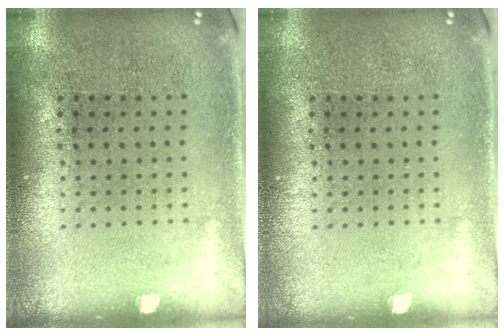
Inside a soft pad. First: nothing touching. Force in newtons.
{"total": 0.0}